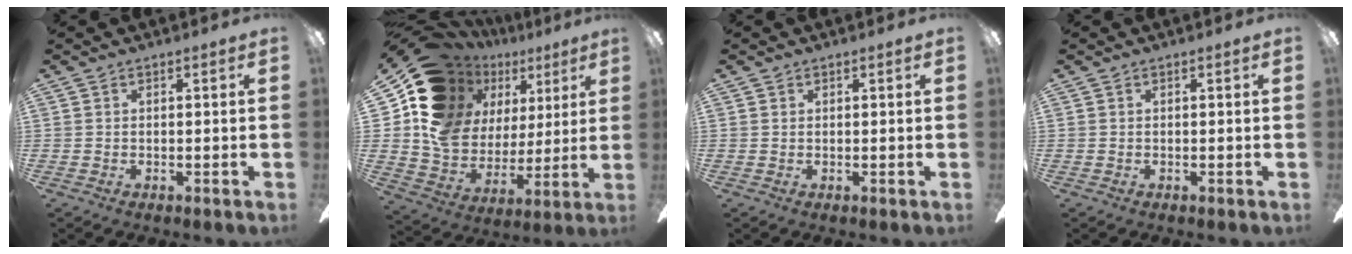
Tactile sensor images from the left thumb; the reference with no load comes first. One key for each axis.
{"total": 15.9, "fx": 8.4, "fy": 11.9, "fz": 6.3, "tx": -0.125, "ty": -0.070, "tz": 0.167}
{"total": 0.8, "fx": 0.4, "fy": 0.7, "fz": 0.1, "tx": -0.001, "ty": 0.003, "tz": 0.007}
{"total": 0.0}